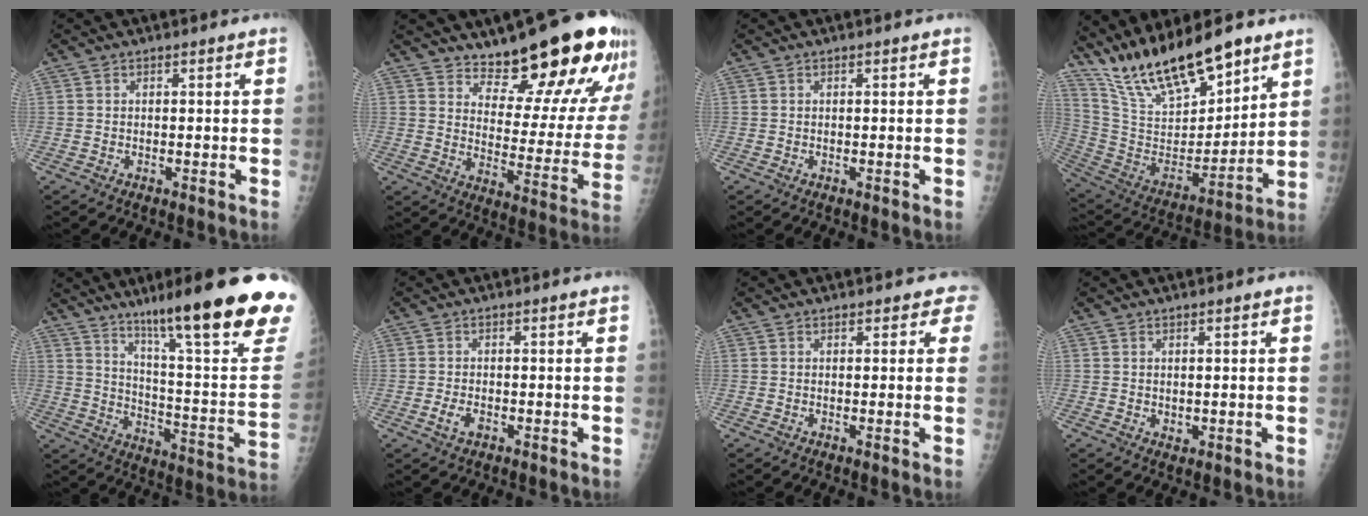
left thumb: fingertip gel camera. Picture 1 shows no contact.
{"total": 20.7, "force": [16.5, 6.0, 10.8], "torque": [-0.107, -0.117, 0.224]}
{"total": 0.0}
{"total": 21.5, "force": [16.6, 6.8, 11.9], "torque": [-0.179, -0.078, 0.312]}
{"total": 28.8, "force": [19.2, 3.4, 21.2], "torque": [-0.255, -0.087, 0.281]}
{"total": 2.3, "force": [-0.8, 1.3, 1.7], "torque": [-0.034, 0.000, -0.014]}
{"total": 2.3, "force": [1.8, 1.3, 0.6], "torque": [0.025, -0.003, 0.006]}
{"total": 1.3, "force": [0.5, 0.9, 0.9], "torque": [-0.013, -0.006, 0.012]}